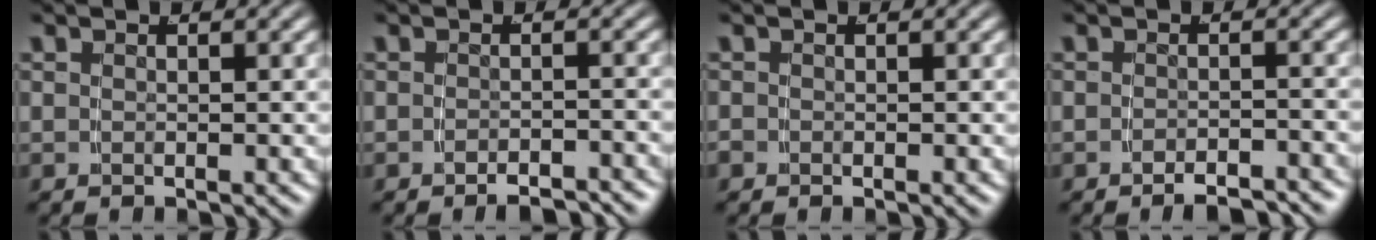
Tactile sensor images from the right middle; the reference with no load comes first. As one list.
[{"total": 2.8, "force": [-2.7, 0.1, 0.6], "torque": [-0.005, 0.000, -0.044]}, {"total": 0.6, "force": [-0.4, 0.5, 0.1], "torque": [-0.001, -0.004, -0.006]}, {"total": 3.3, "force": [-3.2, 0.1, 0.9], "torque": [-0.007, 0.001, -0.052]}]